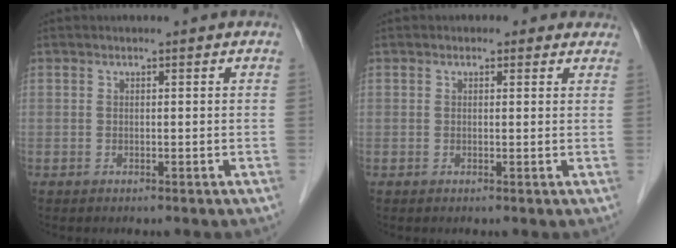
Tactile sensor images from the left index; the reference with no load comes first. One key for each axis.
{"total": 2.0, "fx": 1.3, "fy": 1.4, "fz": 0.5, "tx": 0.004, "ty": 0.004, "tz": 0.008}